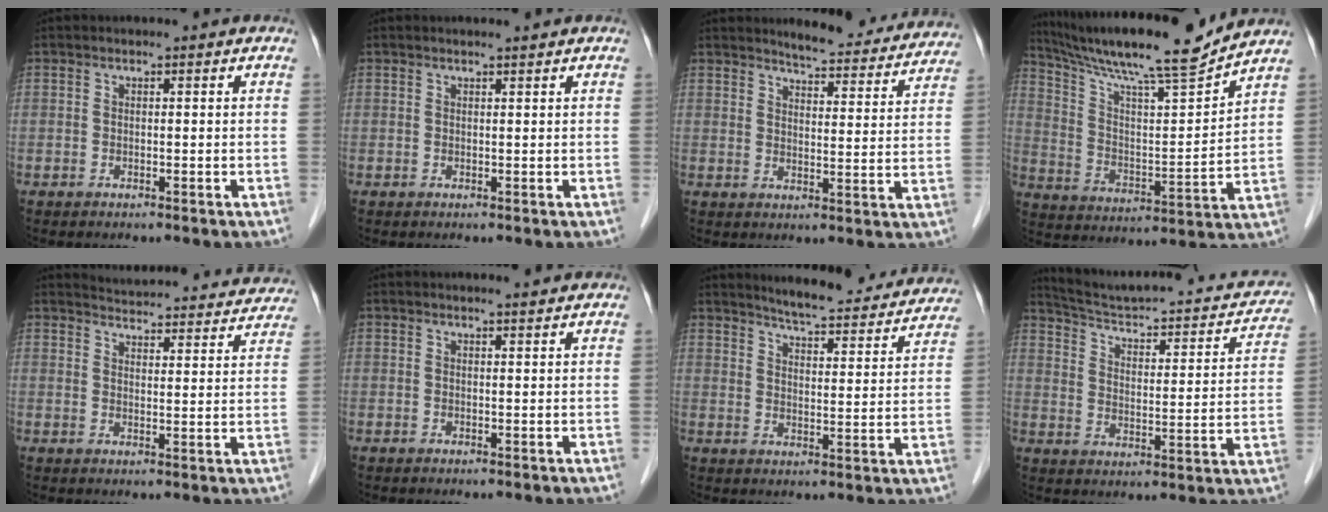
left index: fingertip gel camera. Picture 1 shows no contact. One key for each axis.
{"total": 1.2, "fx": 1.1, "fy": -0.2, "fz": 0.4, "tx": -0.009, "ty": 0.002, "tz": 0.021}
{"total": 14.2, "fx": 13.4, "fy": 2.5, "fz": 3.9, "tx": -0.032, "ty": -0.024, "tz": 0.149}
{"total": 18.1, "fx": 16.0, "fy": -0.3, "fz": 8.4, "tx": -0.152, "ty": -0.004, "tz": 0.263}
{"total": 21.3, "fx": 20.5, "fy": 3.6, "fz": 4.7, "tx": -0.062, "ty": -0.029, "tz": 0.242}
{"total": 1.7, "fx": 1.6, "fy": -0.1, "fz": 0.5, "tx": -0.010, "ty": 0.001, "tz": 0.025}
{"total": 17.6, "fx": 16.4, "fy": 2.5, "fz": 5.7, "tx": -0.072, "ty": -0.025, "tz": 0.203}
{"total": 22.8, "fx": 20.2, "fy": 4.4, "fz": 9.7, "tx": -0.131, "ty": -0.009, "tz": 0.264}